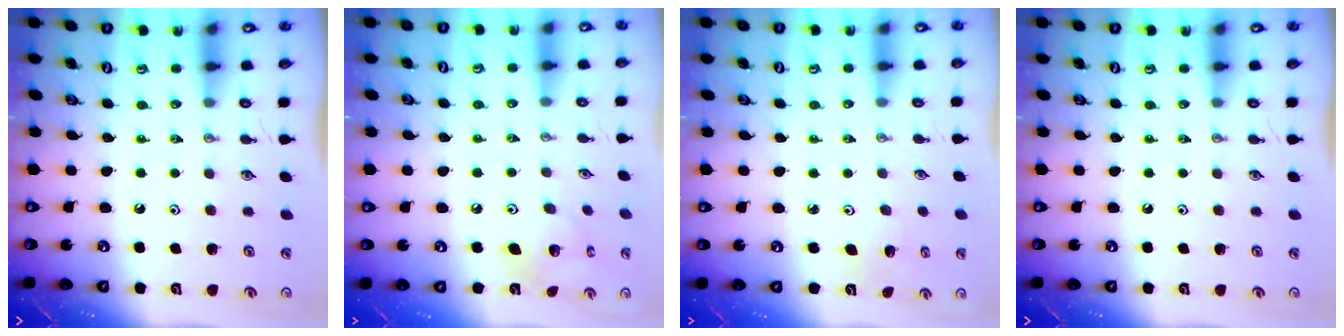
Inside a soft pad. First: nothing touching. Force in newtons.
{"total": 8.0, "press": 8.0, "slide": 0.4}
{"total": 2.9, "press": 2.9, "slide": 0.3}
{"total": 0.0}